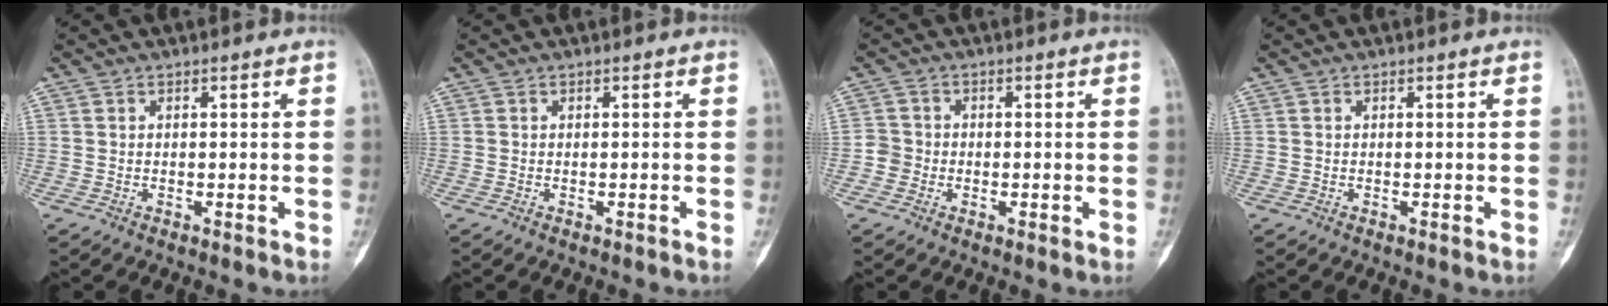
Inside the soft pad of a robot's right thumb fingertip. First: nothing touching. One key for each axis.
{"total": 0.0}
{"total": 2.6, "fx": -0.8, "fy": 2.4, "fz": 0.4, "tx": 0.009, "ty": 0.008, "tz": -0.024}
{"total": 0.0}